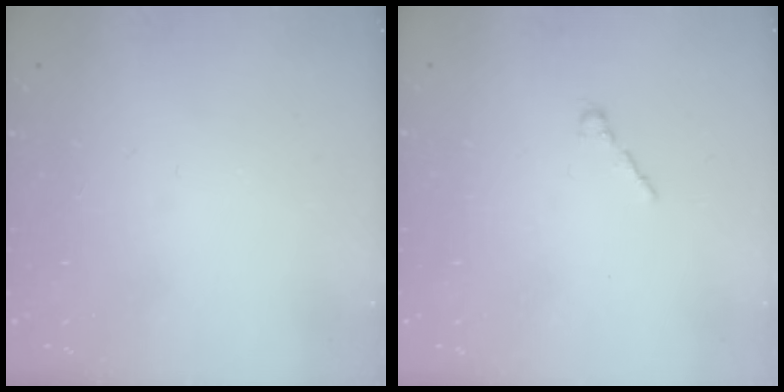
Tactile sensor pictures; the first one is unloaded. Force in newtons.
{"total": 1.7, "press": 1.7, "slide": 0.5}